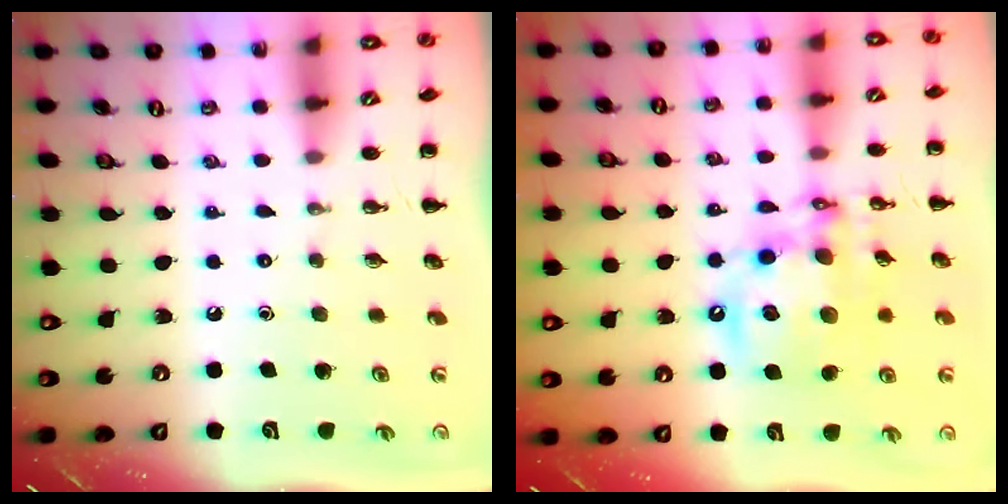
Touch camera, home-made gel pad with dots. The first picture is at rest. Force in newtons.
{"total": 16.3, "press": 16.0, "slide": 3.4}